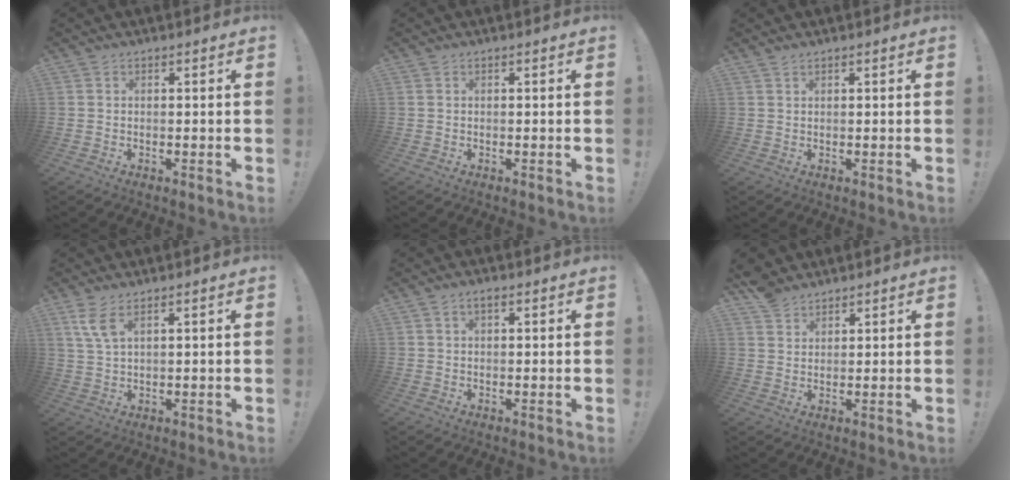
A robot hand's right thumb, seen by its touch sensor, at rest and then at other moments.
{"total": 0.0}
{"total": 1.0, "force": [0.9, 0.2, 0.5], "torque": [-0.018, 0.003, 0.018]}
{"total": 5.7, "force": [3.3, 1.7, 4.3], "torque": [-0.088, -0.010, 0.061]}
{"total": 2.1, "force": [1.0, 0.9, 1.6], "torque": [-0.030, 0.002, 0.017]}
{"total": 5.2, "force": [4.4, 2.4, 1.3], "torque": [-0.021, -0.027, 0.086]}